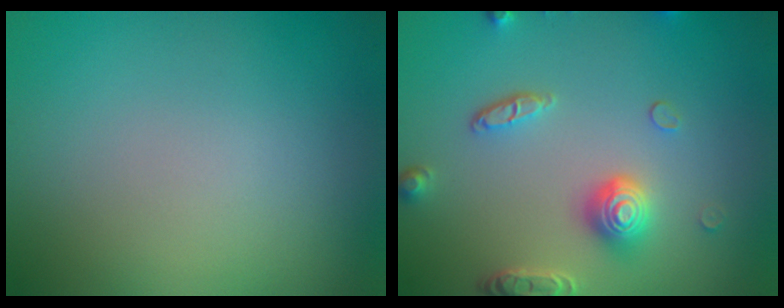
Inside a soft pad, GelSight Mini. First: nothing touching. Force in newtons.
{"total": 4.1, "press": 3.5, "slide": 2.1}